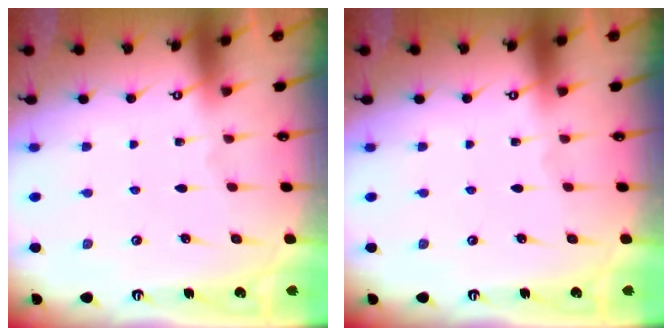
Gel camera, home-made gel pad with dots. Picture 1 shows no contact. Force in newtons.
{"total": 0.0}